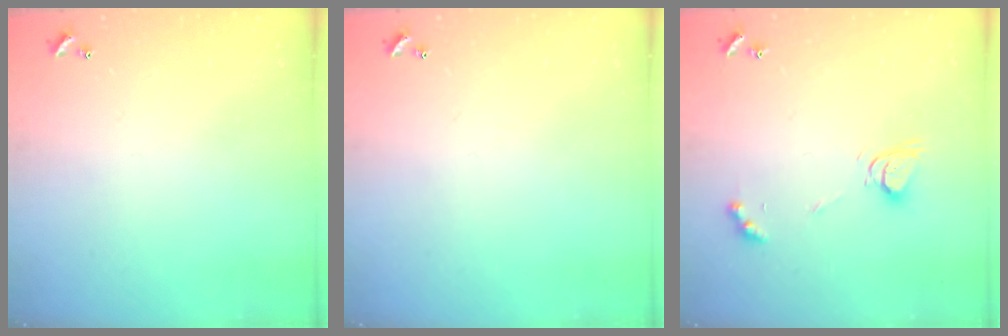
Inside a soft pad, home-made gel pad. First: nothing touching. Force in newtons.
{"total": 0.0}
{"total": 6.3, "press": 6.3, "slide": 0.3}